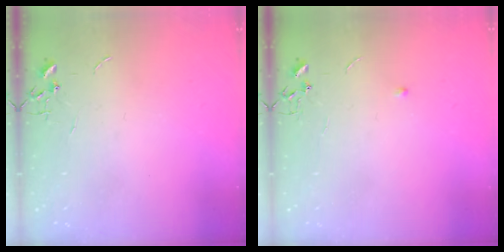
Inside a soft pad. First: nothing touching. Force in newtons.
{"total": 3.4, "press": 3.3, "slide": 0.6}